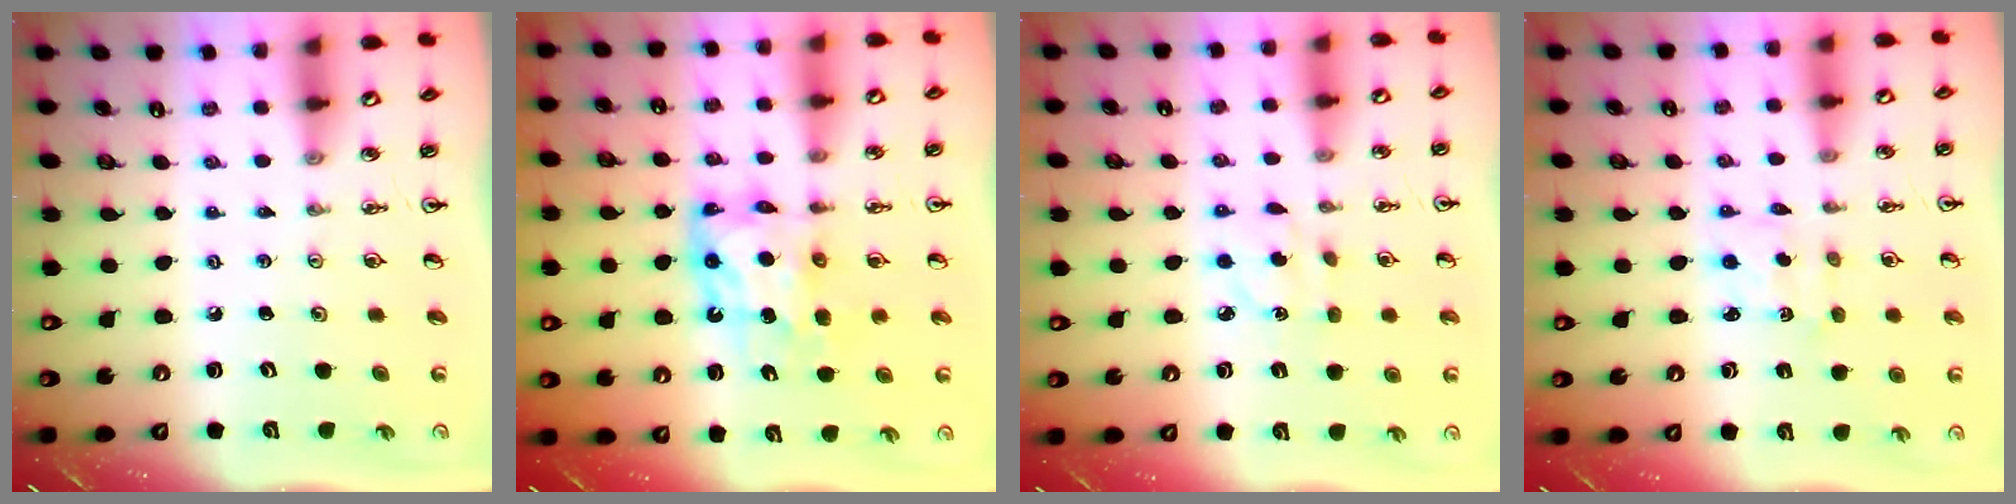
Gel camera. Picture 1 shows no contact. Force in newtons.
{"total": 9.5, "press": 9.5, "slide": 0.9}
{"total": 3.8, "press": 3.7, "slide": 0.8}
{"total": 2.3, "press": 2.1, "slide": 0.8}